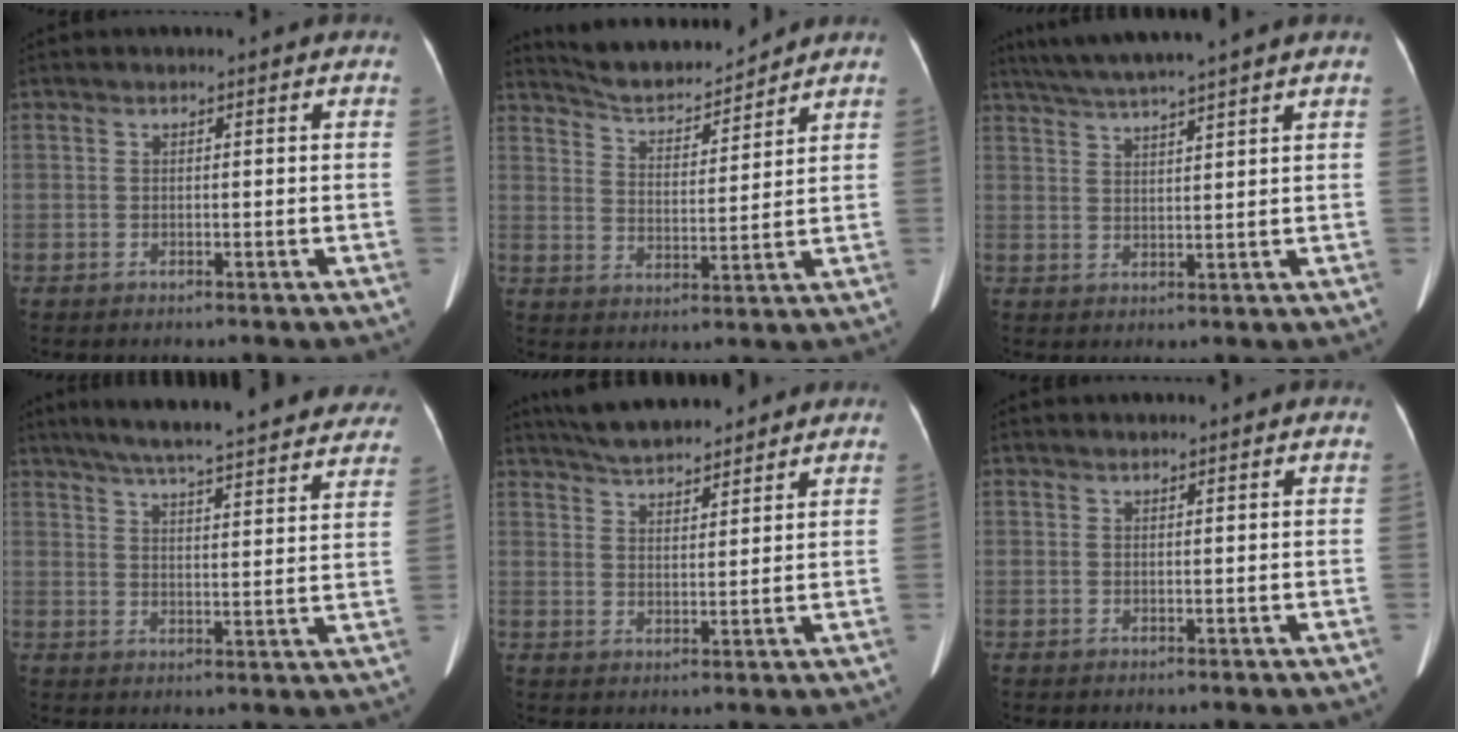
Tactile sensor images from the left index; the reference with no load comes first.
{"total": 9.0, "force": [8.7, 1.1, 2.1], "torque": [-0.040, 0.004, 0.149]}
{"total": 9.2, "force": [7.8, -1.7, 4.5], "torque": [-0.079, 0.021, 0.123]}
{"total": 28.7, "force": [25.1, 4.1, 13.4], "torque": [-0.210, -0.018, 0.305]}
{"total": 9.4, "force": [8.5, 2.2, 3.4], "torque": [-0.054, 0.022, 0.135]}
{"total": 0.6, "force": [-0.4, -0.2, -0.4], "torque": [0.007, 0.011, -0.005]}